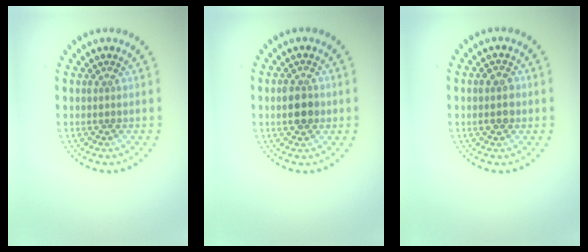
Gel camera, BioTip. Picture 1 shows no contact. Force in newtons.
{"total": 2.9, "press": 2.9, "slide": 0.2}
{"total": 2.0, "press": 2.0, "slide": 0.0}